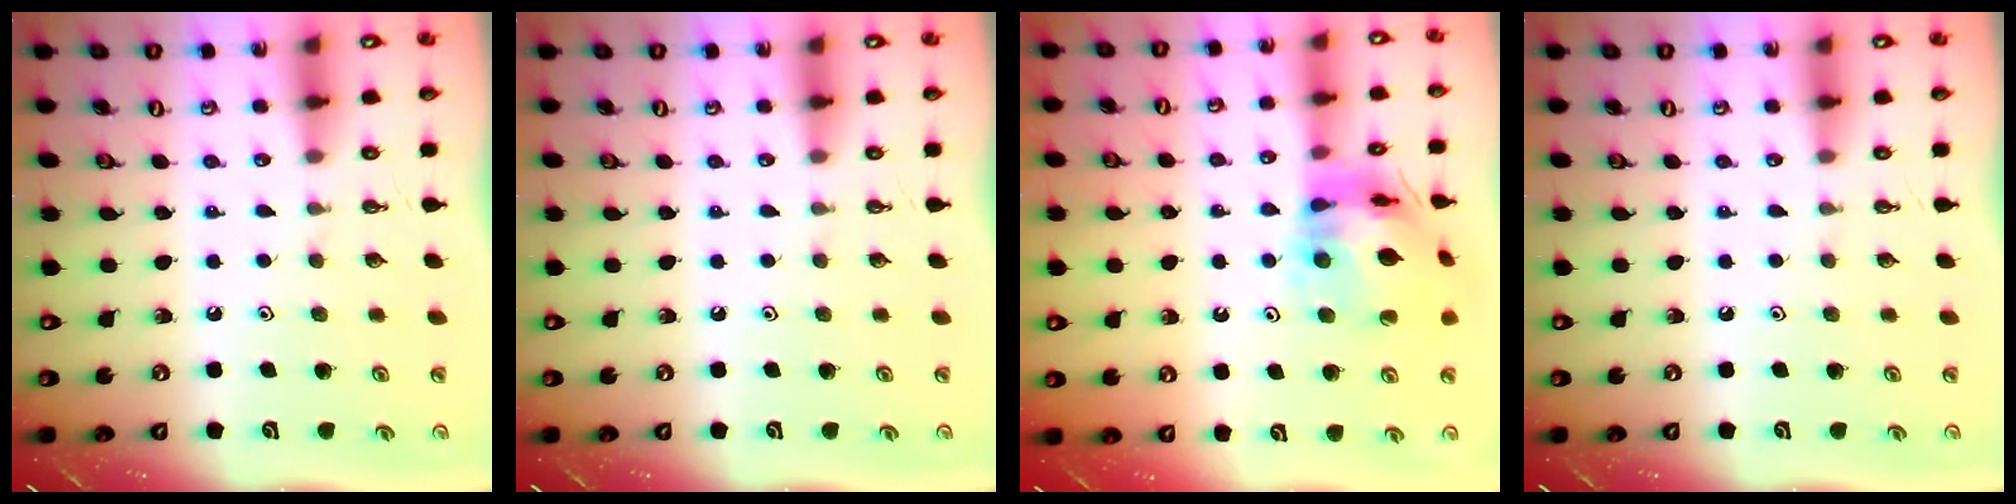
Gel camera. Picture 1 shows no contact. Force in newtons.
{"total": 0.0}
{"total": 16.5, "press": 16.4, "slide": 2.0}
{"total": 0.0}